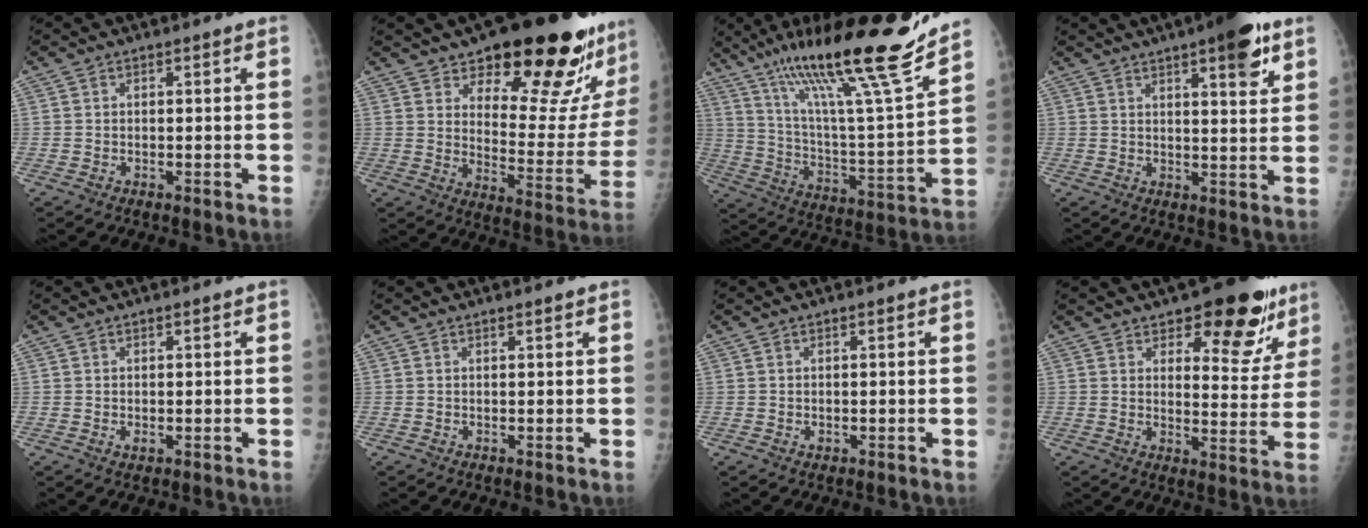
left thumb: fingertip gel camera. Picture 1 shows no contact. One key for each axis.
{"total": 25.5, "fx": 17.7, "fy": 8.3, "fz": 16.5, "tx": -0.182, "ty": -0.101, "tz": 0.241}
{"total": 25.9, "fx": 18.3, "fy": 2.2, "fz": 18.1, "tx": -0.278, "ty": -0.069, "tz": 0.315}
{"total": 9.7, "fx": 5.6, "fy": 2.5, "fz": 7.5, "tx": -0.087, "ty": -0.024, "tz": 0.072}
{"total": 0.9, "fx": 0.1, "fy": 0.6, "fz": 0.6, "tx": -0.010, "ty": -0.002, "tz": 0.004}
{"total": 0.5, "fx": 0.5, "fy": 0.0, "fz": 0.2, "tx": -0.006, "ty": -0.003, "tz": 0.008}
{"total": 0.6, "fx": 0.0, "fy": 0.5, "fz": 0.3, "tx": -0.003, "ty": -0.001, "tz": 0.001}
{"total": 14.4, "fx": 9.2, "fy": 6.5, "fz": 8.9, "tx": -0.054, "ty": -0.054, "tz": 0.128}